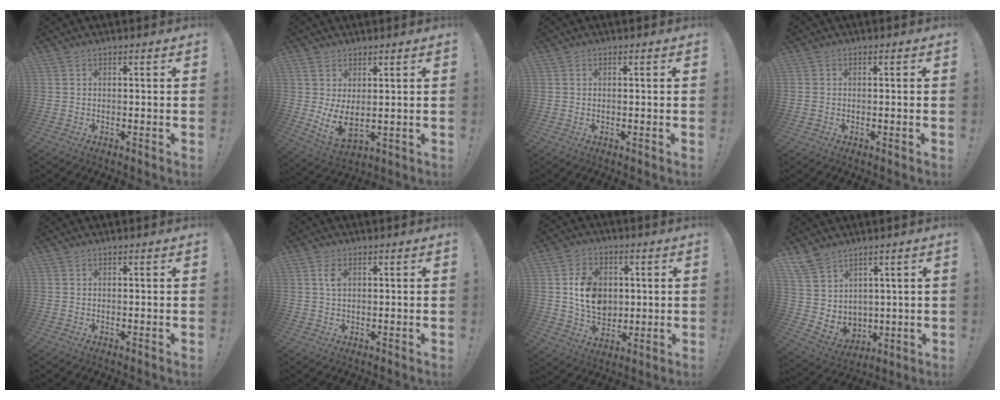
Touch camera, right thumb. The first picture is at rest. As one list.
[{"total": 7.2, "force": [2.0, 3.4, 6.0], "torque": [-0.110, -0.031, 0.041]}, {"total": 0.0}, {"total": 0.7, "force": [-0.4, 0.5, 0.3], "torque": [-0.001, 0.002, -0.007]}, {"total": 0.0}, {"total": 3.4, "force": [1.0, 1.9, 2.6], "torque": [-0.037, -0.002, 0.015]}, {"total": 12.6, "force": [1.0, 10.7, 6.6], "torque": [-0.100, 0.001, 0.027]}, {"total": 8.6, "force": [6.1, 5.7, 1.7], "torque": [-0.043, -0.047, 0.129]}]